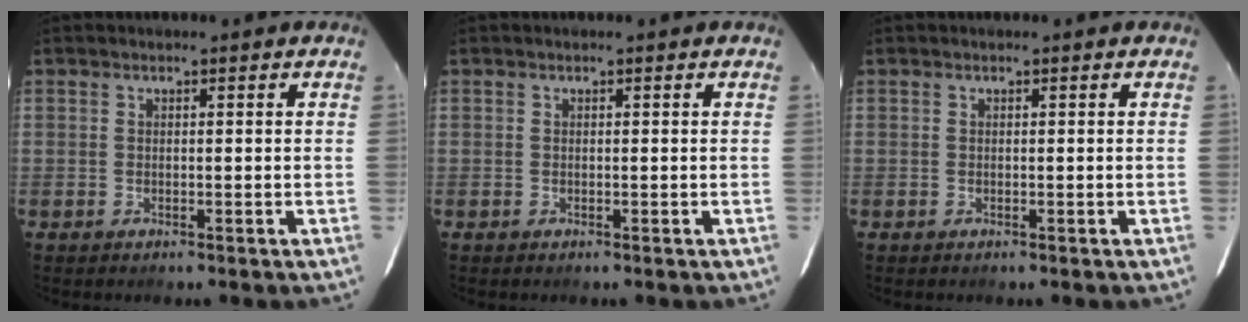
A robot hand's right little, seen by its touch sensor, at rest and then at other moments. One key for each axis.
{"total": 0.0}
{"total": 0.0}